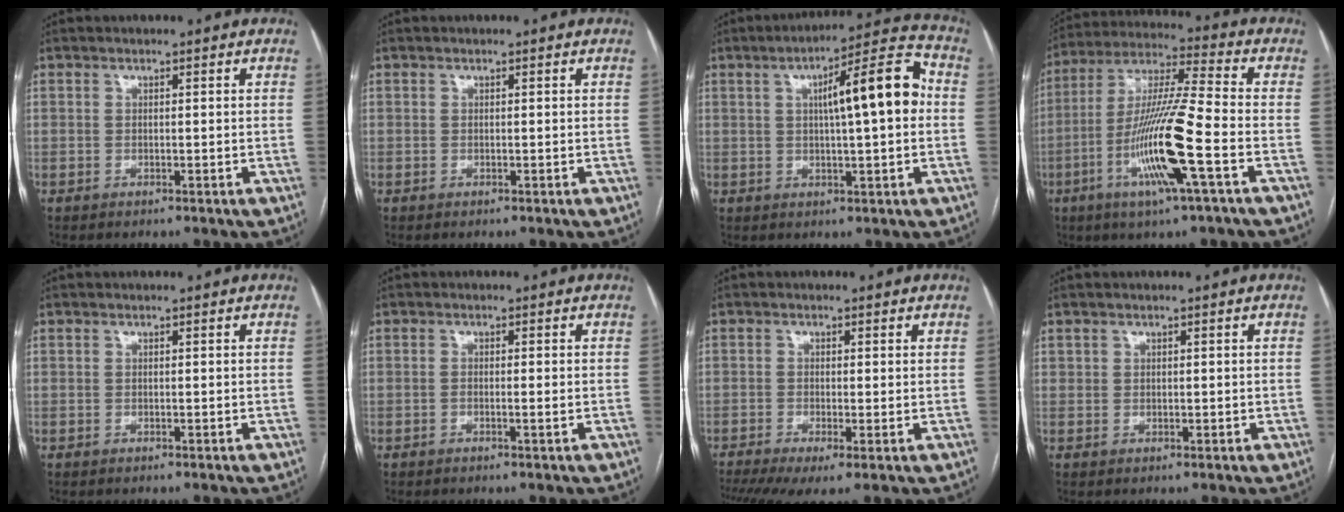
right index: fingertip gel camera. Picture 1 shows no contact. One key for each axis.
{"total": 0.0}
{"total": 12.5, "fx": 1.7, "fy": 1.9, "fz": 12.3, "tx": -0.180, "ty": 0.032, "tz": 0.019}
{"total": 15.6, "fx": -5.2, "fy": 0.0, "fz": 14.7, "tx": -0.296, "ty": -0.010, "tz": -0.101}
{"total": 0.0}
{"total": 1.0, "fx": -0.3, "fy": 0.2, "fz": 0.9, "tx": -0.019, "ty": -0.001, "tz": -0.004}
{"total": 1.3, "fx": -0.7, "fy": 0.1, "fz": 1.2, "tx": -0.025, "ty": -0.004, "tz": -0.014}
{"total": 1.1, "fx": 0.5, "fy": 1.0, "fz": 0.0, "tx": 0.002, "ty": 0.004, "tz": 0.009}